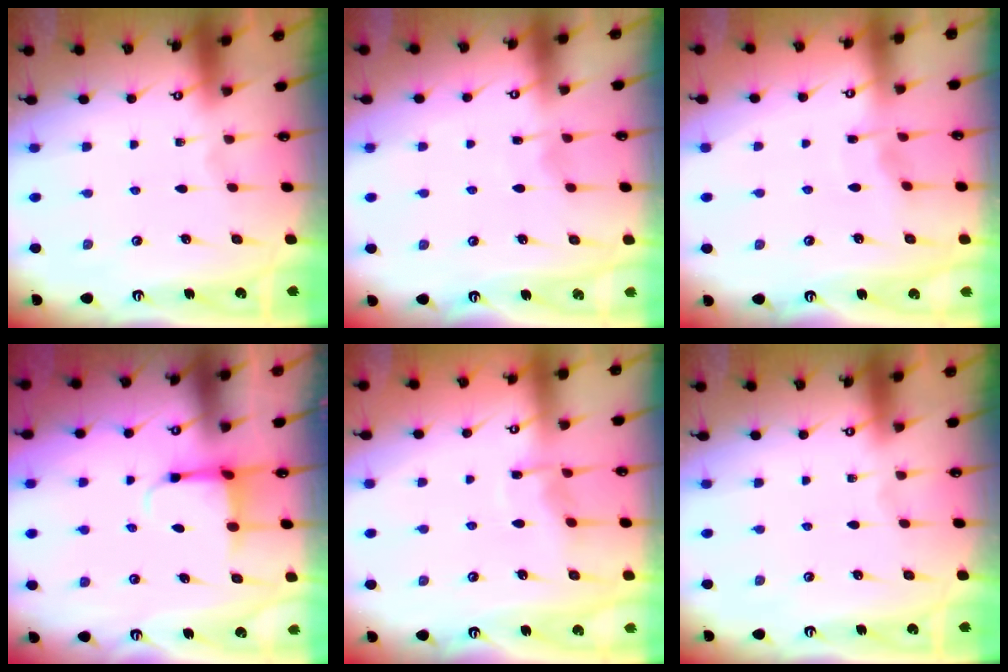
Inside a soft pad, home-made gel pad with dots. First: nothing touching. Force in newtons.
{"total": 3.6, "press": 3.6, "slide": 0.5}
{"total": 3.5, "press": 3.5, "slide": 0.5}
{"total": 3.8, "press": 3.6, "slide": 1.3}
{"total": 5.7, "press": 5.6, "slide": 0.6}
{"total": 0.0}